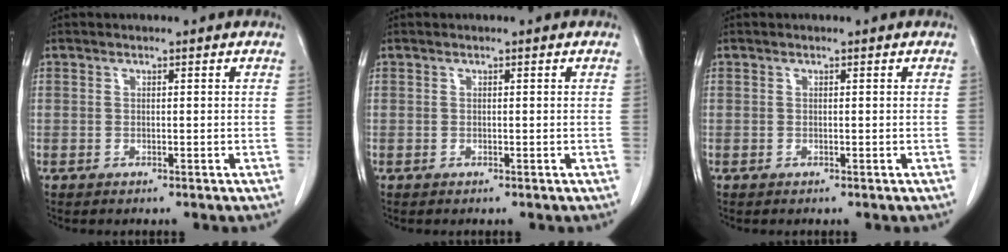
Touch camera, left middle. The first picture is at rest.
{"total": 0.0}
{"total": 0.0}